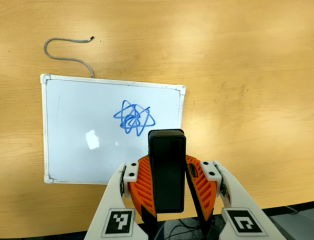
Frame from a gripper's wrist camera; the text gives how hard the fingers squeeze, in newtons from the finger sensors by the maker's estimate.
{"total": 6.6, "left": 6.4, "right": 6.8}